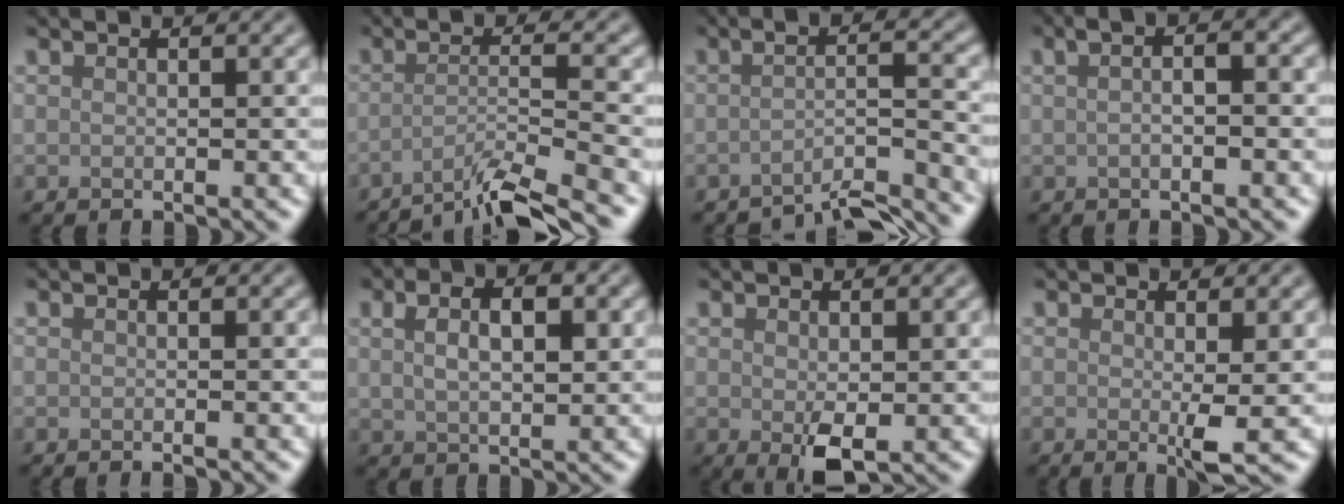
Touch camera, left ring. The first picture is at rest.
{"total": 5.8, "force": [-4.3, 0.5, 3.9], "torque": [-0.052, 0.006, -0.085]}
{"total": 5.7, "force": [-4.3, 0.9, 3.6], "torque": [-0.046, 0.008, -0.071]}
{"total": 4.2, "force": [0.9, 1.6, 3.8], "torque": [-0.045, 0.009, -0.002]}
{"total": 0.5, "force": [-0.2, 0.2, 0.5], "torque": [-0.002, -0.001, -0.006]}
{"total": 5.3, "force": [1.7, 2.8, 4.2], "torque": [-0.074, 0.005, 0.022]}
{"total": 2.8, "force": [-0.3, 1.2, 2.5], "torque": [-0.048, -0.008, -0.002]}
{"total": 2.1, "force": [0.1, 0.1, 2.1], "torque": [-0.036, -0.010, 0.001]}